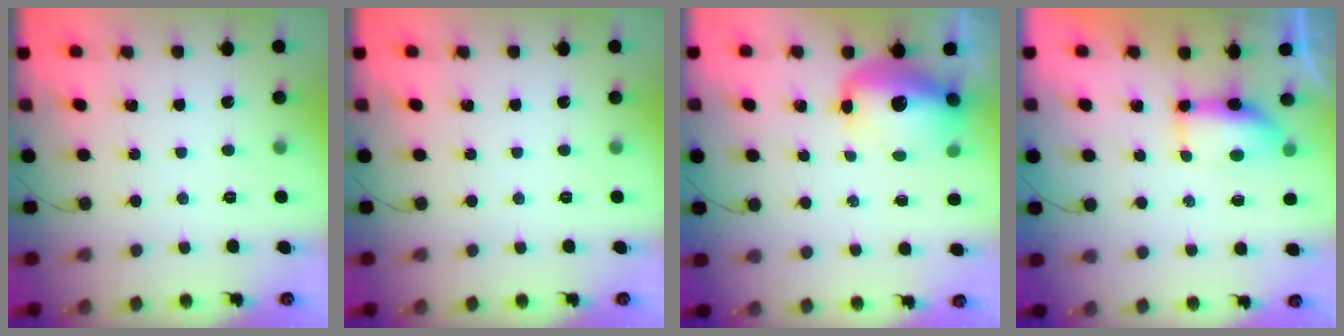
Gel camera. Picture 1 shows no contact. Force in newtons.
{"total": 0.0}
{"total": 11.9, "press": 11.5, "slide": 2.8}
{"total": 7.8, "press": 7.1, "slide": 3.3}